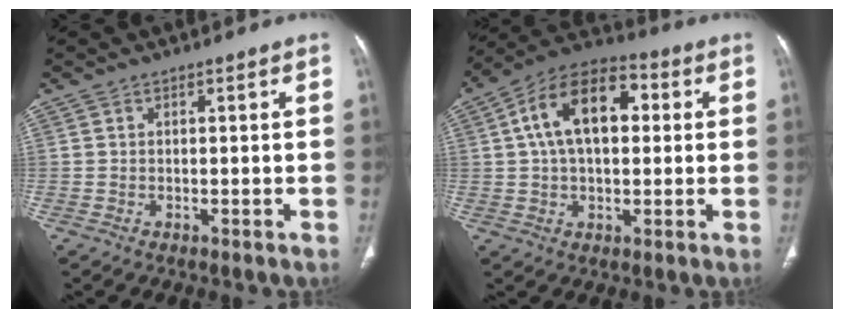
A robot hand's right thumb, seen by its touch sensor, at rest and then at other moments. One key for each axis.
{"total": 15.6, "fx": 3.1, "fy": 9.1, "fz": 12.3, "tx": -0.195, "ty": 0.027, "tz": 0.045}